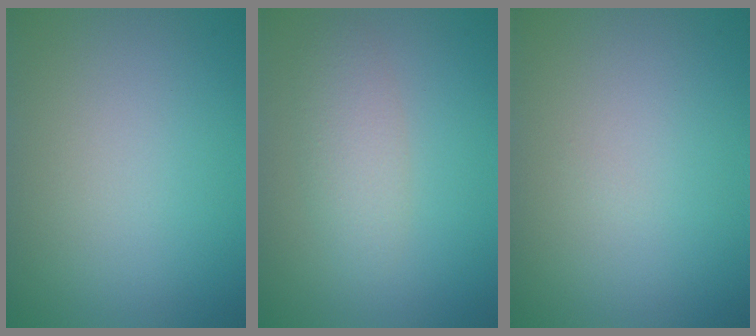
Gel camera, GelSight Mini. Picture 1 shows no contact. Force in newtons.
{"total": 2.7, "press": 2.7, "slide": 0.0}
{"total": 0.0}